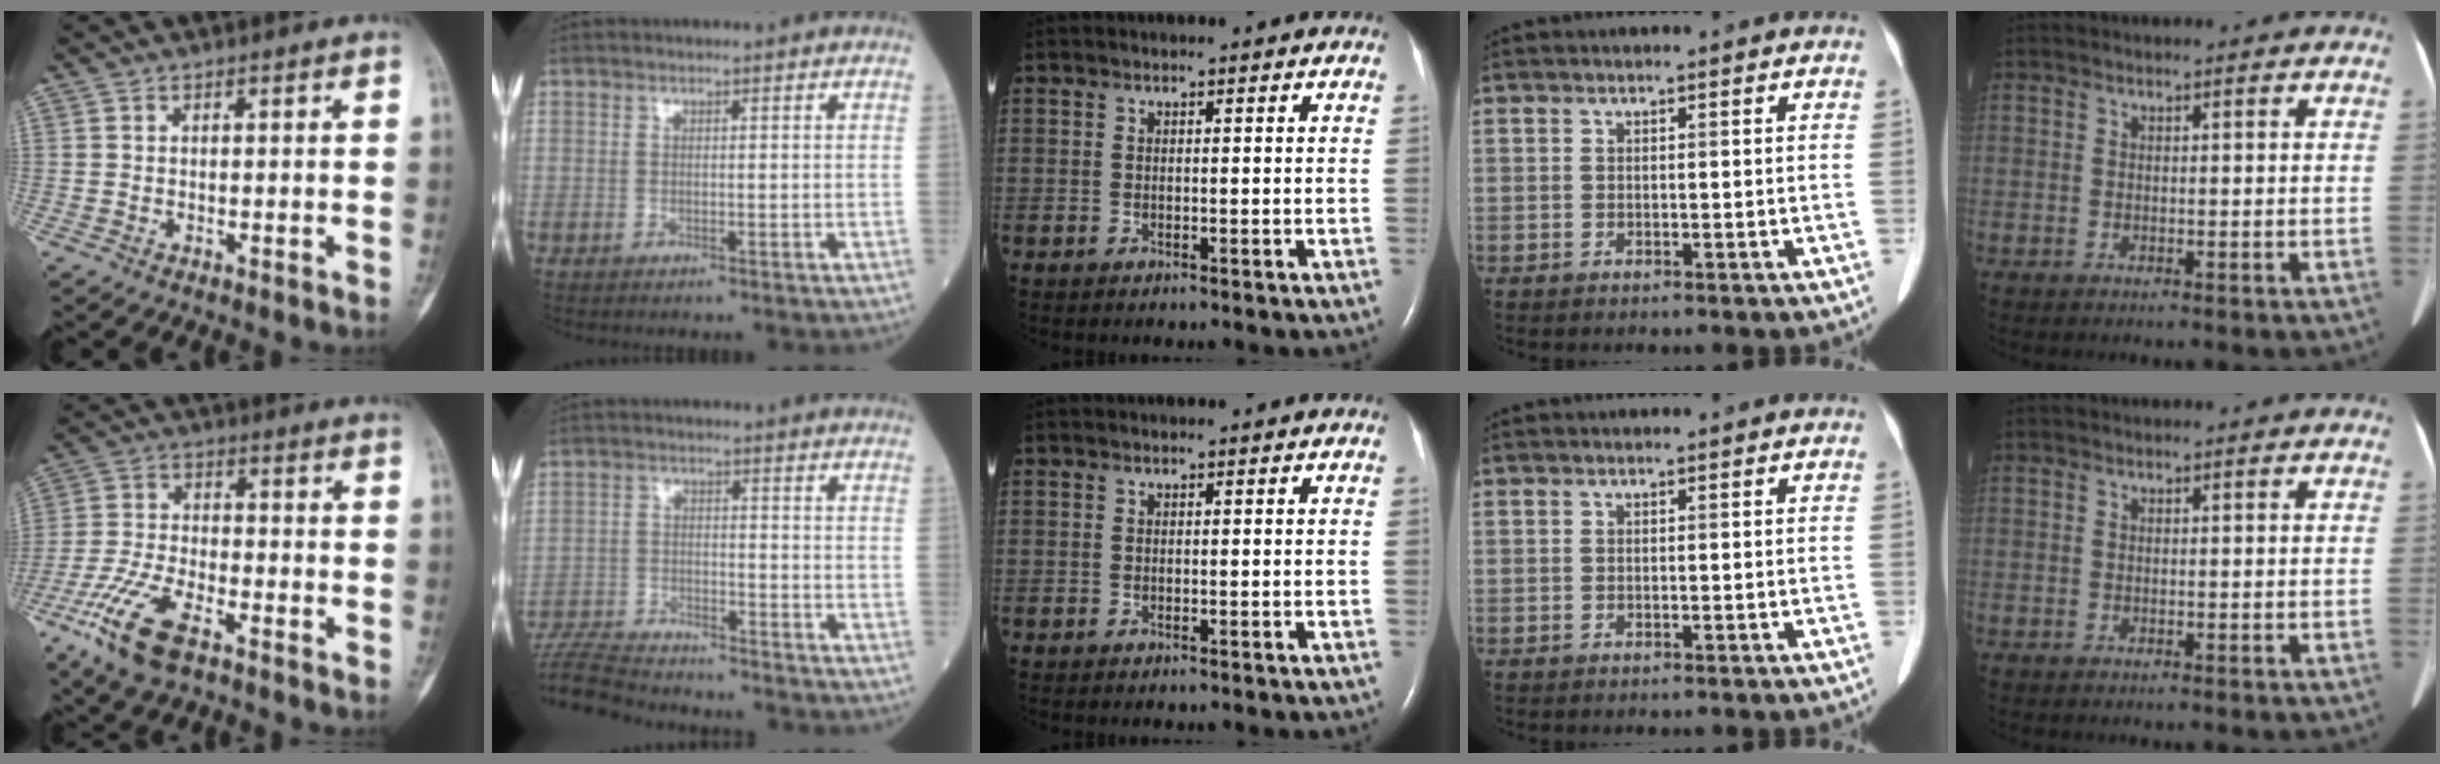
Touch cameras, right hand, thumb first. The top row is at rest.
{"thumb": {"total": 11.8, "force": [-7.0, 4.8, 8.2], "torque": [-0.180, 0.013, -0.138]}, "index": {"total": 13.7, "force": [-12.9, 1.5, 4.4], "torque": [-0.089, 0.000, -0.215]}}